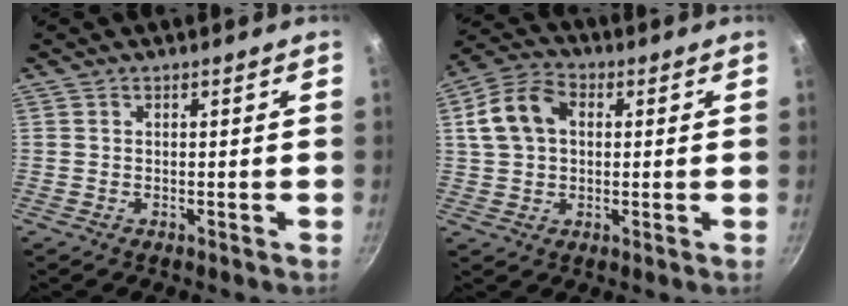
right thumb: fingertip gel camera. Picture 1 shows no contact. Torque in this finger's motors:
{"motor_torque": [-0.68, 1.26, 0.63, -0.64, 0.06]}